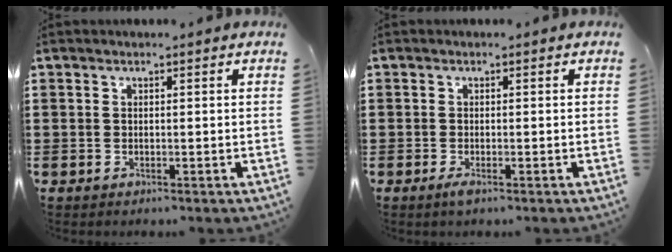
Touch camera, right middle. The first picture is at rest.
{"total": 1.1, "force": [-0.5, 0.2, 0.9], "torque": [-0.017, -0.004, -0.009]}